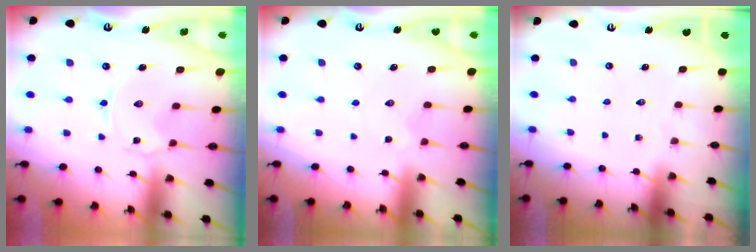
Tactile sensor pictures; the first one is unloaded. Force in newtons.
{"total": 2.4, "press": 2.4, "slide": 0.4}
{"total": 0.0}